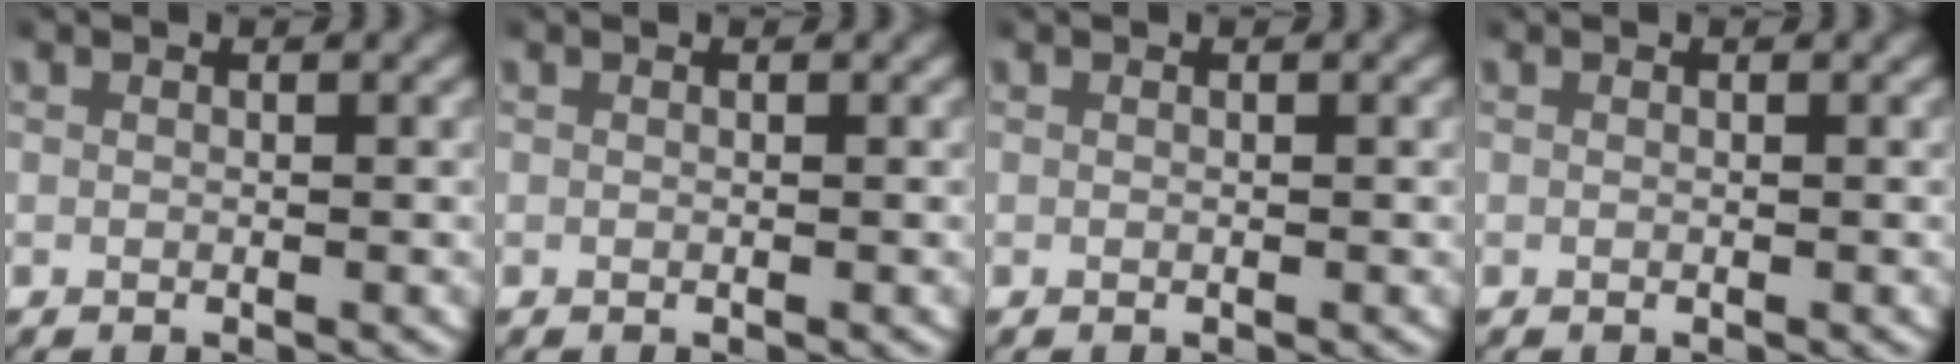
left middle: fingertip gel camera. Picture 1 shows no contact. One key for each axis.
{"total": 0.0}
{"total": 0.0}
{"total": 0.0}